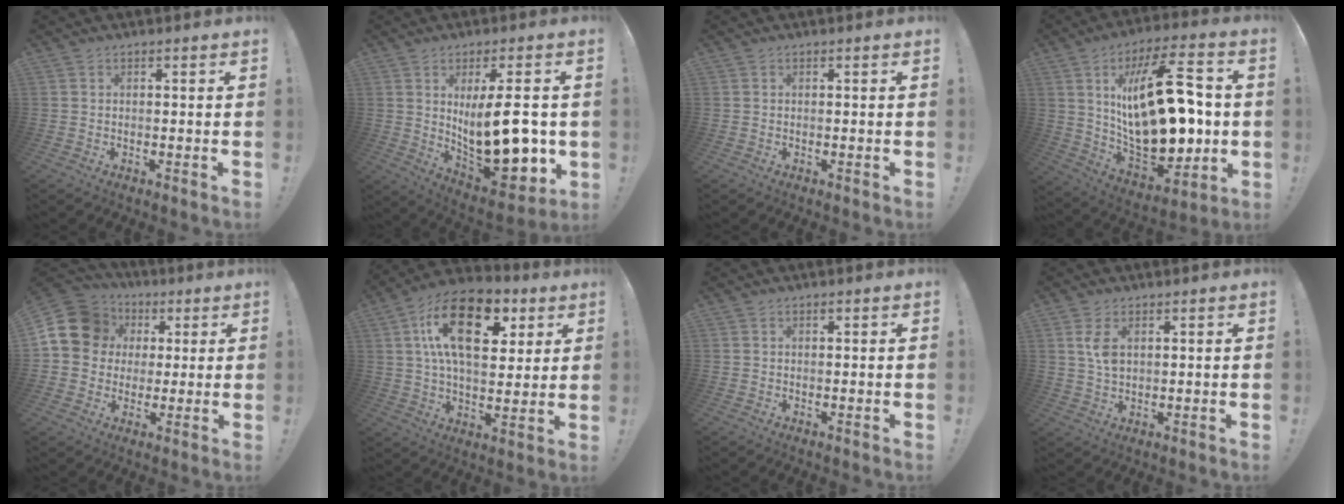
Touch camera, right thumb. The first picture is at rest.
{"total": 19.0, "force": [1.4, 7.4, 17.5], "torque": [-0.260, -0.030, 0.030]}
{"total": 0.0}
{"total": 29.7, "force": [3.2, 14.6, 25.6], "torque": [-0.448, -0.012, 0.057]}
{"total": 14.3, "force": [3.9, 12.2, 6.1], "torque": [-0.108, -0.008, 0.080]}
{"total": 21.3, "force": [7.8, 11.5, 16.2], "torque": [-0.272, -0.031, 0.125]}
{"total": 0.0}
{"total": 5.3, "force": [1.8, 3.0, 4.0], "torque": [-0.069, -0.007, 0.028]}